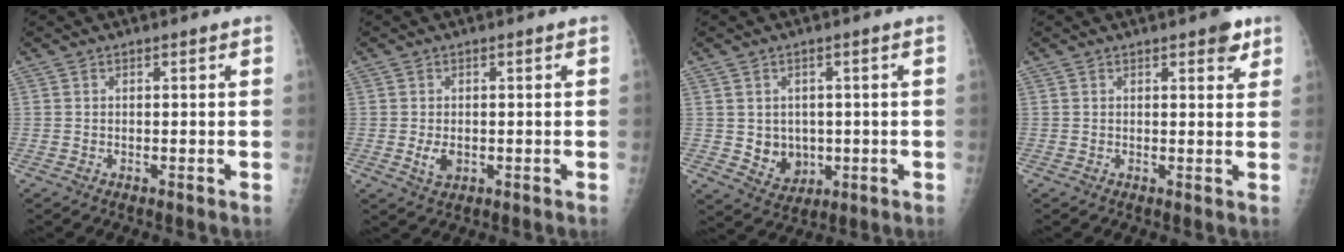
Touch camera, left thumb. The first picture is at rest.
{"total": 2.9, "force": [-0.4, 1.9, 2.2], "torque": [-0.038, -0.004, -0.002]}
{"total": 6.1, "force": [-0.2, 5.2, 3.2], "torque": [-0.022, -0.004, 0.014]}
{"total": 3.6, "force": [2.1, 1.5, 2.4], "torque": [-0.014, -0.007, 0.022]}